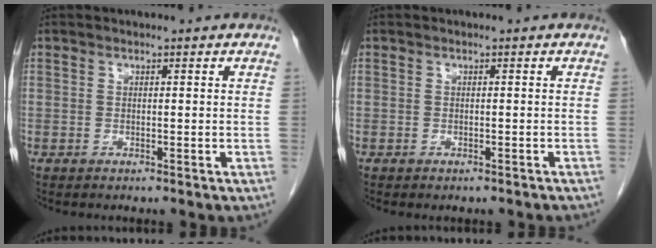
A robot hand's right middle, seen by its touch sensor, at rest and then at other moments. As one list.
[{"total": 1.7, "force": [-1.4, 0.6, 0.7], "torque": [-0.013, -0.002, -0.014]}]